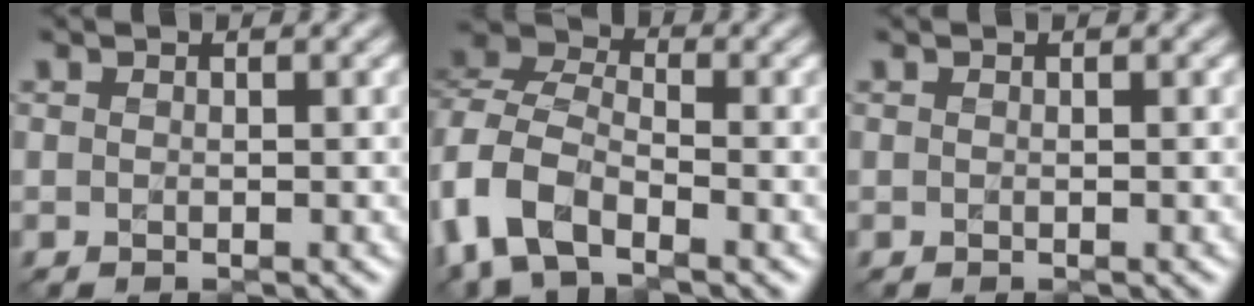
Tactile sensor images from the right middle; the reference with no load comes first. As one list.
[{"total": 7.8, "force": [-4.1, 4.2, 5.1], "torque": [-0.113, 0.000, -0.093]}, {"total": 0.0}]